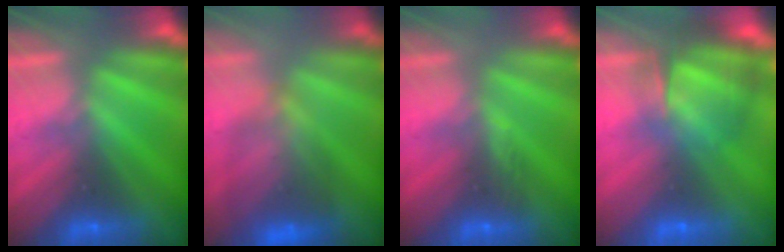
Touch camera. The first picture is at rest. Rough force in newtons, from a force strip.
{"total": 5.9}
{"total": 2.9}
{"total": 7.4}